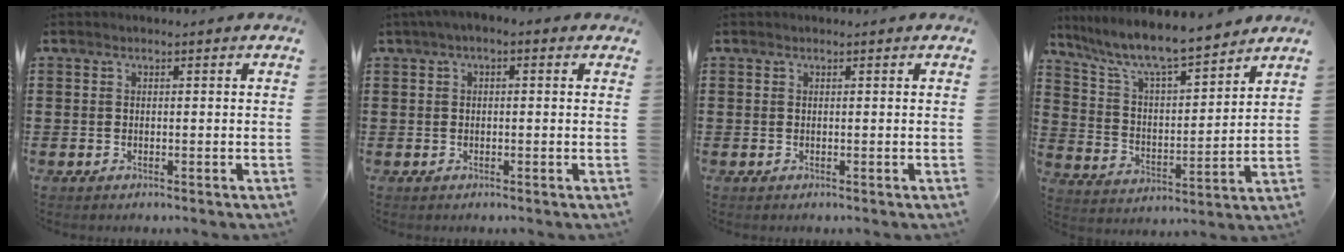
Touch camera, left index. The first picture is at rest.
{"total": 1.6, "force": [-0.4, 0.8, 1.4], "torque": [-0.026, 0.003, -0.009]}
{"total": 0.0}
{"total": 8.1, "force": [7.2, 0.7, 3.6], "torque": [-0.100, -0.046, 0.121]}